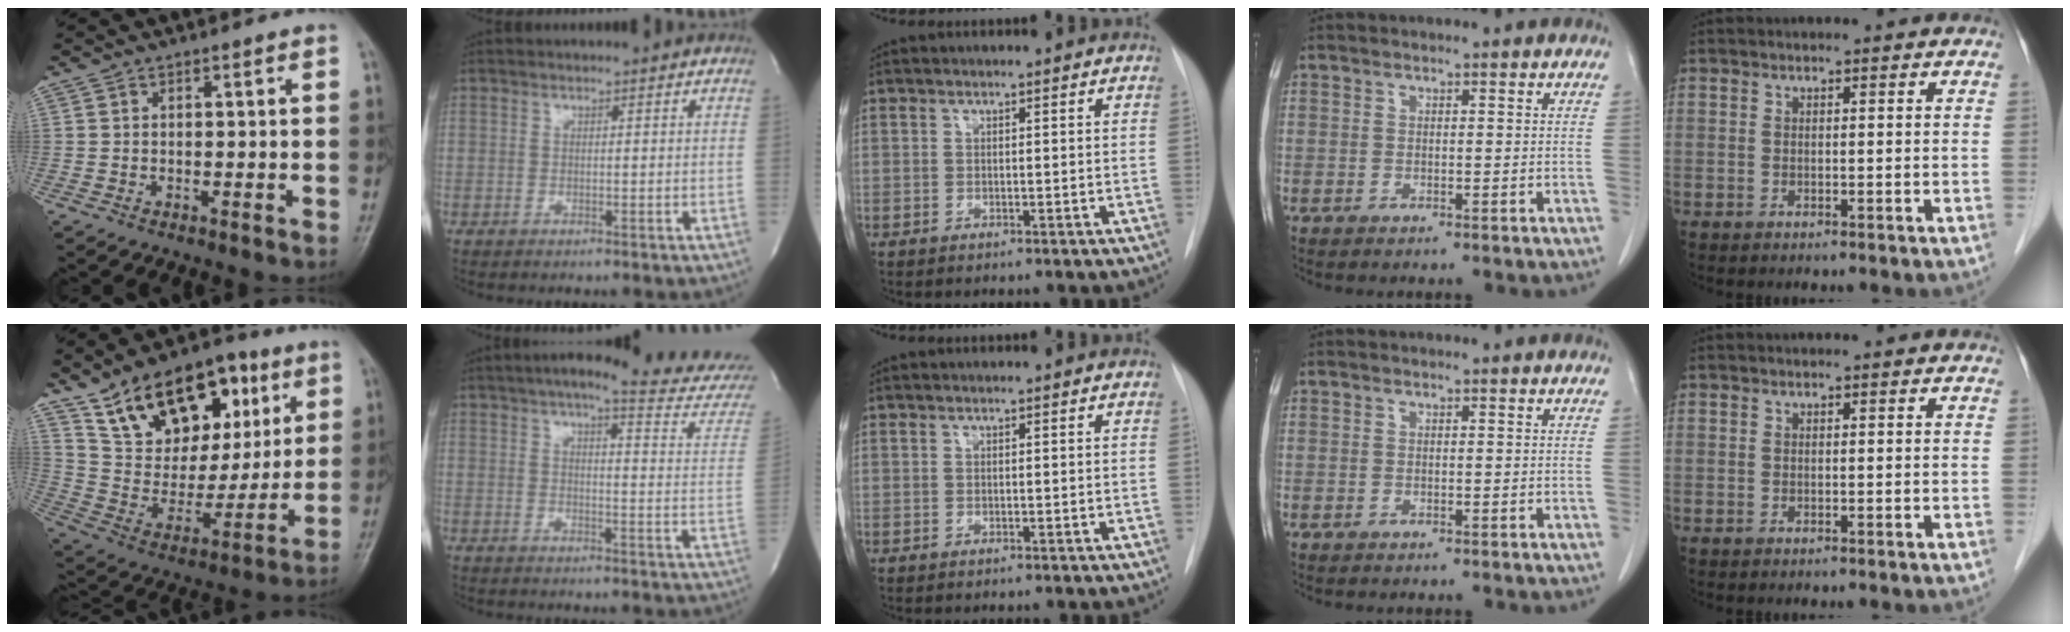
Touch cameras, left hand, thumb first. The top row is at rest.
{"thumb": {"total": 23.7, "force": [11.8, 14.1, 14.9], "torque": [-0.193, -0.022, 0.206]}, "index": {"total": 19.5, "force": [17.6, 1.2, 8.3], "torque": [-0.103, -0.054, 0.201]}}